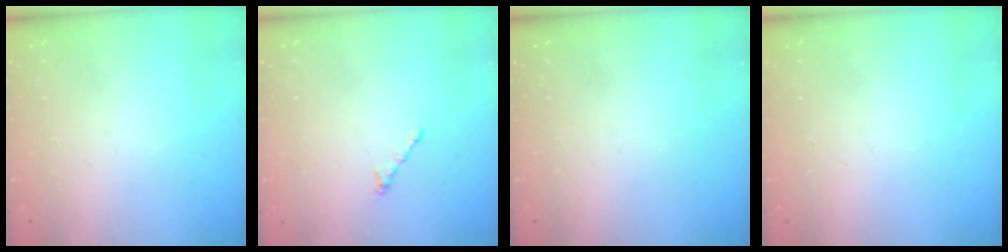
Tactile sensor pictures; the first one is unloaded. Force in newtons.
{"total": 0.5, "press": 0.4, "slide": 0.3}
{"total": 0.0}
{"total": 0.0}